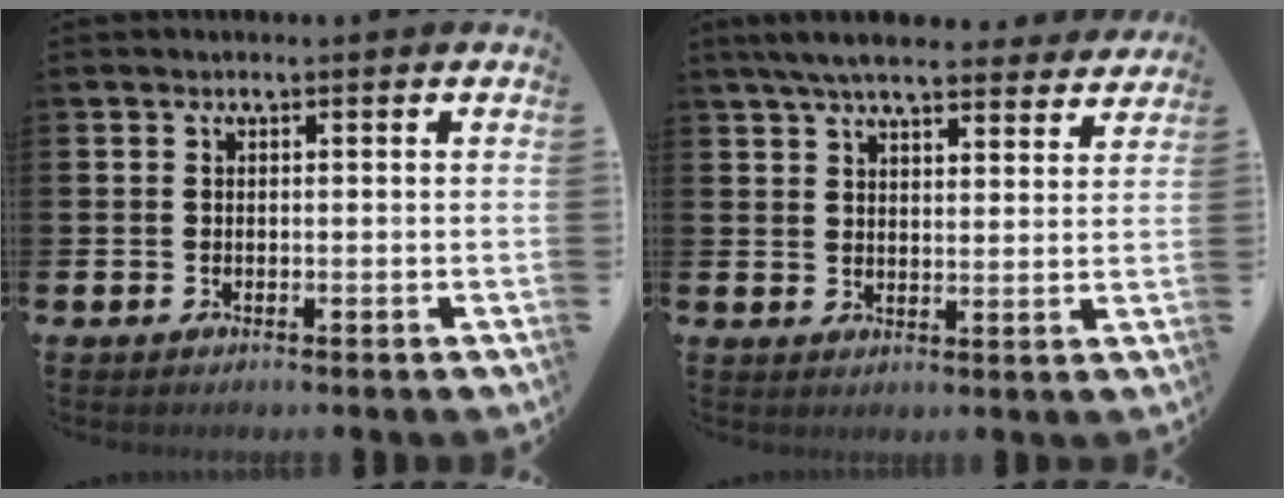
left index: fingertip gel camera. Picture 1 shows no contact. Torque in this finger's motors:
{"motor_torque": [1.02, -1.12, 0.86, 0.21]}